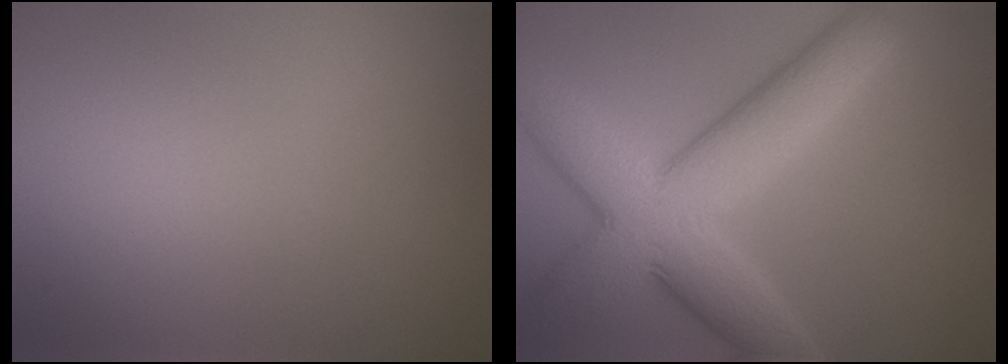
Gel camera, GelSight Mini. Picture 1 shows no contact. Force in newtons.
{"total": 10.2, "press": 10.1, "slide": 0.3}